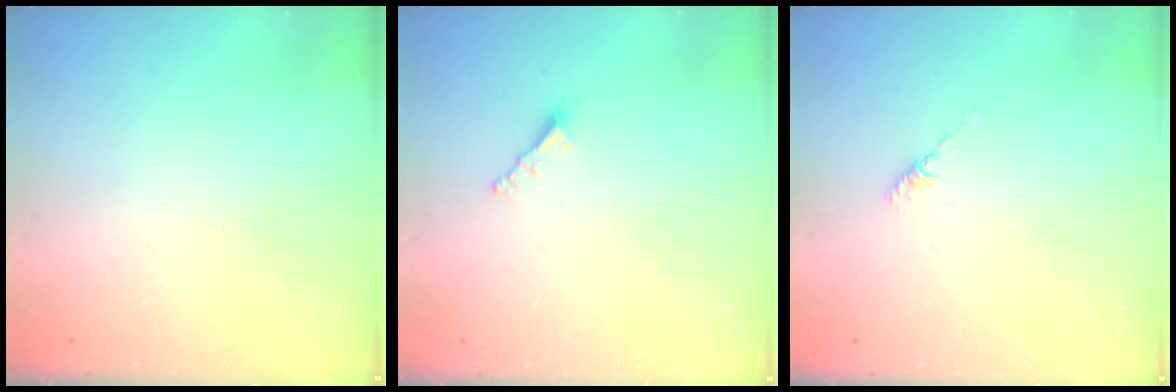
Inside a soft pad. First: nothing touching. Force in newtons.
{"total": 2.3, "press": 2.3, "slide": 0.1}
{"total": 1.2, "press": 1.1, "slide": 0.5}